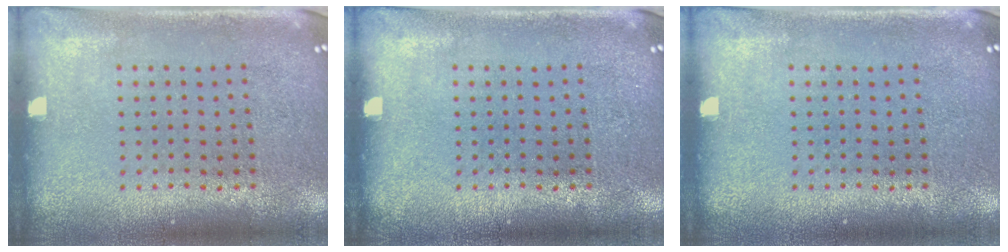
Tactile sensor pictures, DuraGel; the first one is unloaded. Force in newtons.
{"total": 0.0}
{"total": 0.0}